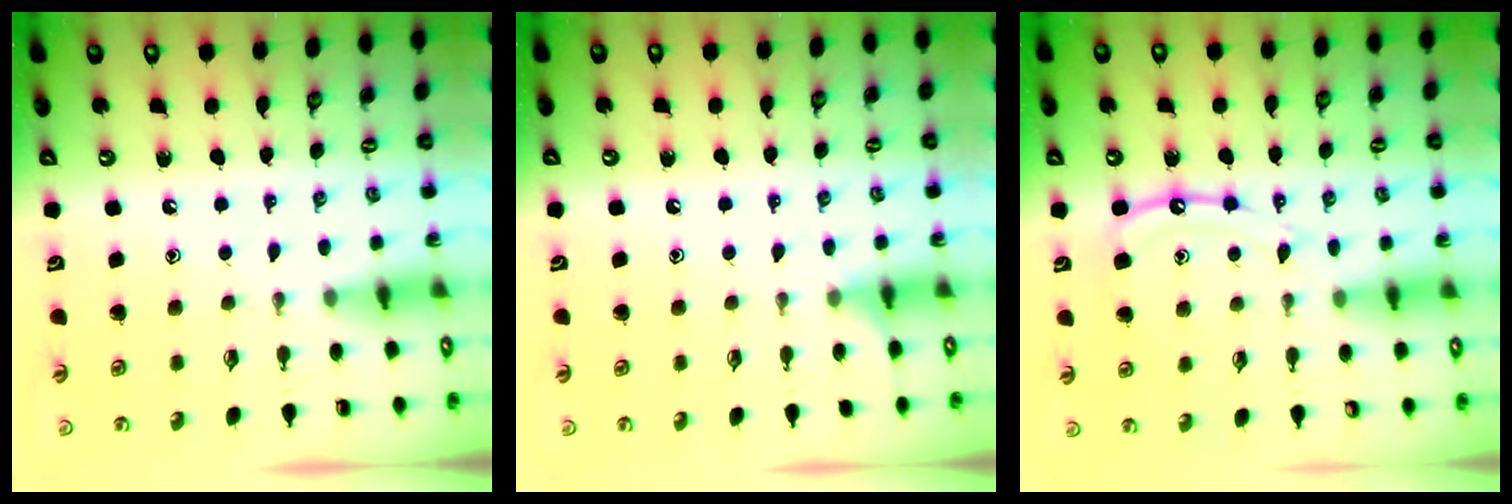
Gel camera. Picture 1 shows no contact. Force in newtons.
{"total": 6.1, "press": 6.0, "slide": 0.9}
{"total": 12.0, "press": 11.9, "slide": 1.1}